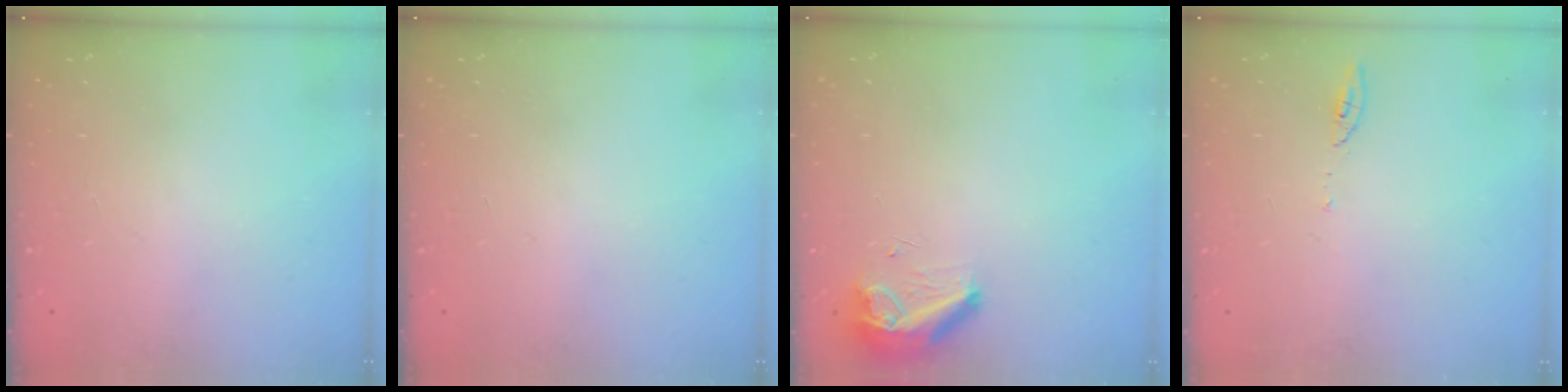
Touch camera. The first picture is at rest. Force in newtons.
{"total": 1.0, "press": 0.0, "slide": 1.0}
{"total": 8.3, "press": 8.2, "slide": 0.9}
{"total": 4.8, "press": 4.8, "slide": 0.6}